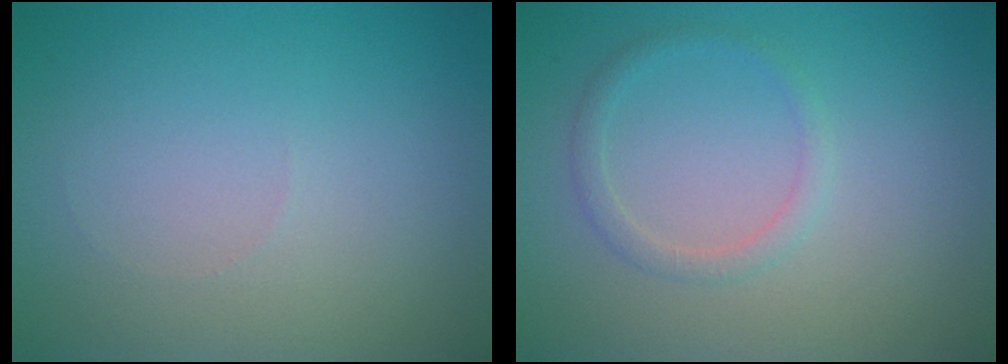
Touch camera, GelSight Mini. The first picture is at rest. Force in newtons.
{"total": 1.3, "press": 1.3, "slide": 0.1}